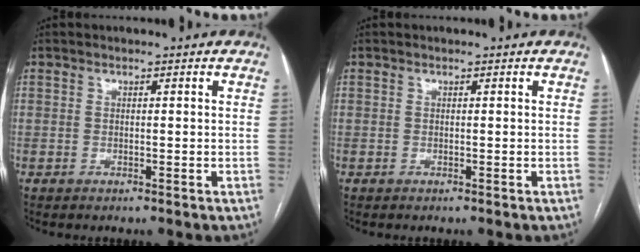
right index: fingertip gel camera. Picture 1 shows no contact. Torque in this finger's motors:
{"motor_torque": [0.00, 0.00, 0.00, 0.00]}